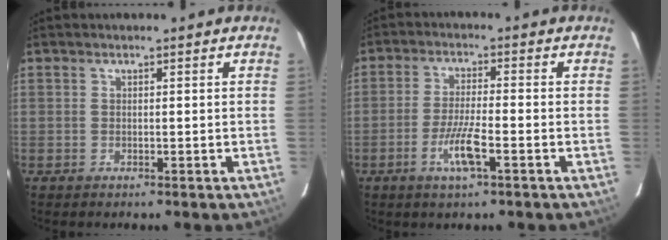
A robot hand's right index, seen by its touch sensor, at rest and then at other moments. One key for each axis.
{"total": 6.0, "fx": -2.6, "fy": 0.5, "fz": 5.4, "tx": -0.104, "ty": -0.007, "tz": -0.049}